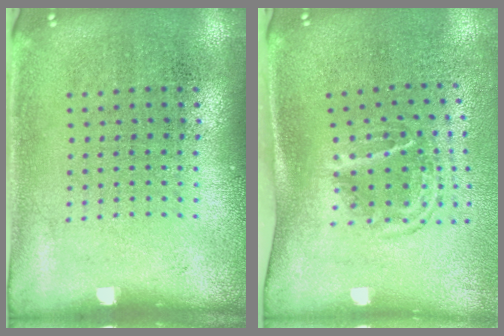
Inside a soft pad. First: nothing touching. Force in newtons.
{"total": 1.8, "press": 1.2, "slide": 1.4}